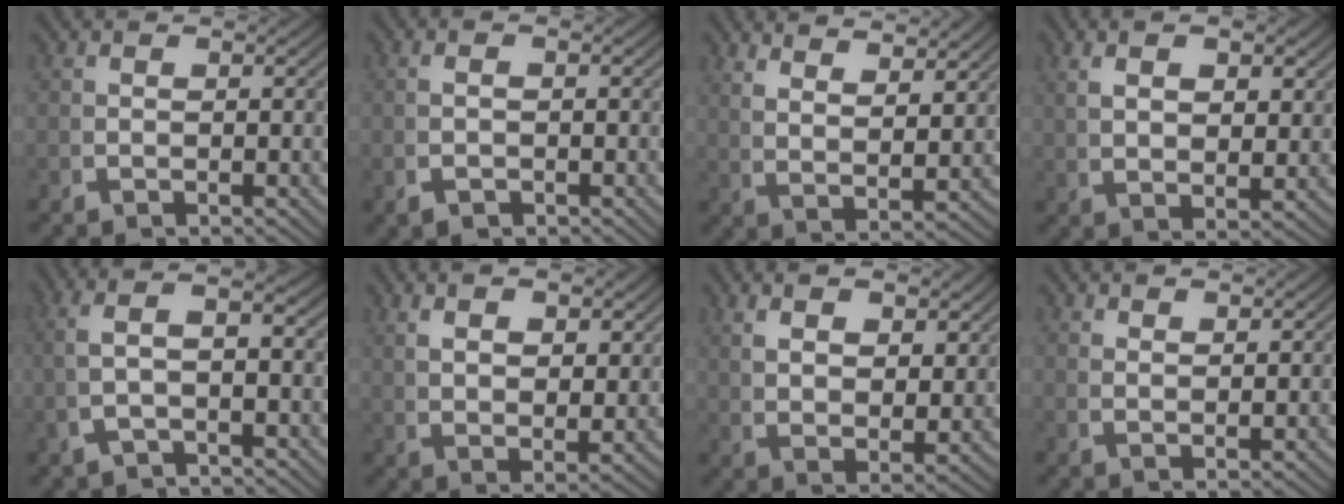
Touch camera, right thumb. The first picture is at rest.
{"total": 1.2, "force": [-0.6, 0.5, 0.9], "torque": [-0.017, 0.004, -0.009]}
{"total": 5.0, "force": [3.6, 1.1, 3.3], "torque": [-0.053, 0.001, 0.070]}
{"total": 3.1, "force": [1.6, 0.9, 2.5], "torque": [-0.035, 0.002, 0.040]}
{"total": 4.0, "force": [0.0, 1.4, 3.7], "torque": [-0.070, 0.014, -0.001]}
{"total": 3.6, "force": [2.4, 1.1, 2.5], "torque": [-0.031, -0.002, 0.051]}
{"total": 4.4, "force": [2.7, 1.6, 3.0], "torque": [-0.038, -0.003, 0.055]}
{"total": 1.8, "force": [1.7, -0.3, 0.4], "torque": [-0.001, 0.004, 0.035]}